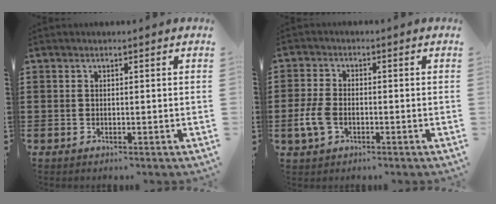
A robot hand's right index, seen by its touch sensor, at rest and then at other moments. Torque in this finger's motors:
{"motor_torque": [1.20, 0.94, 0.57, 0.06]}